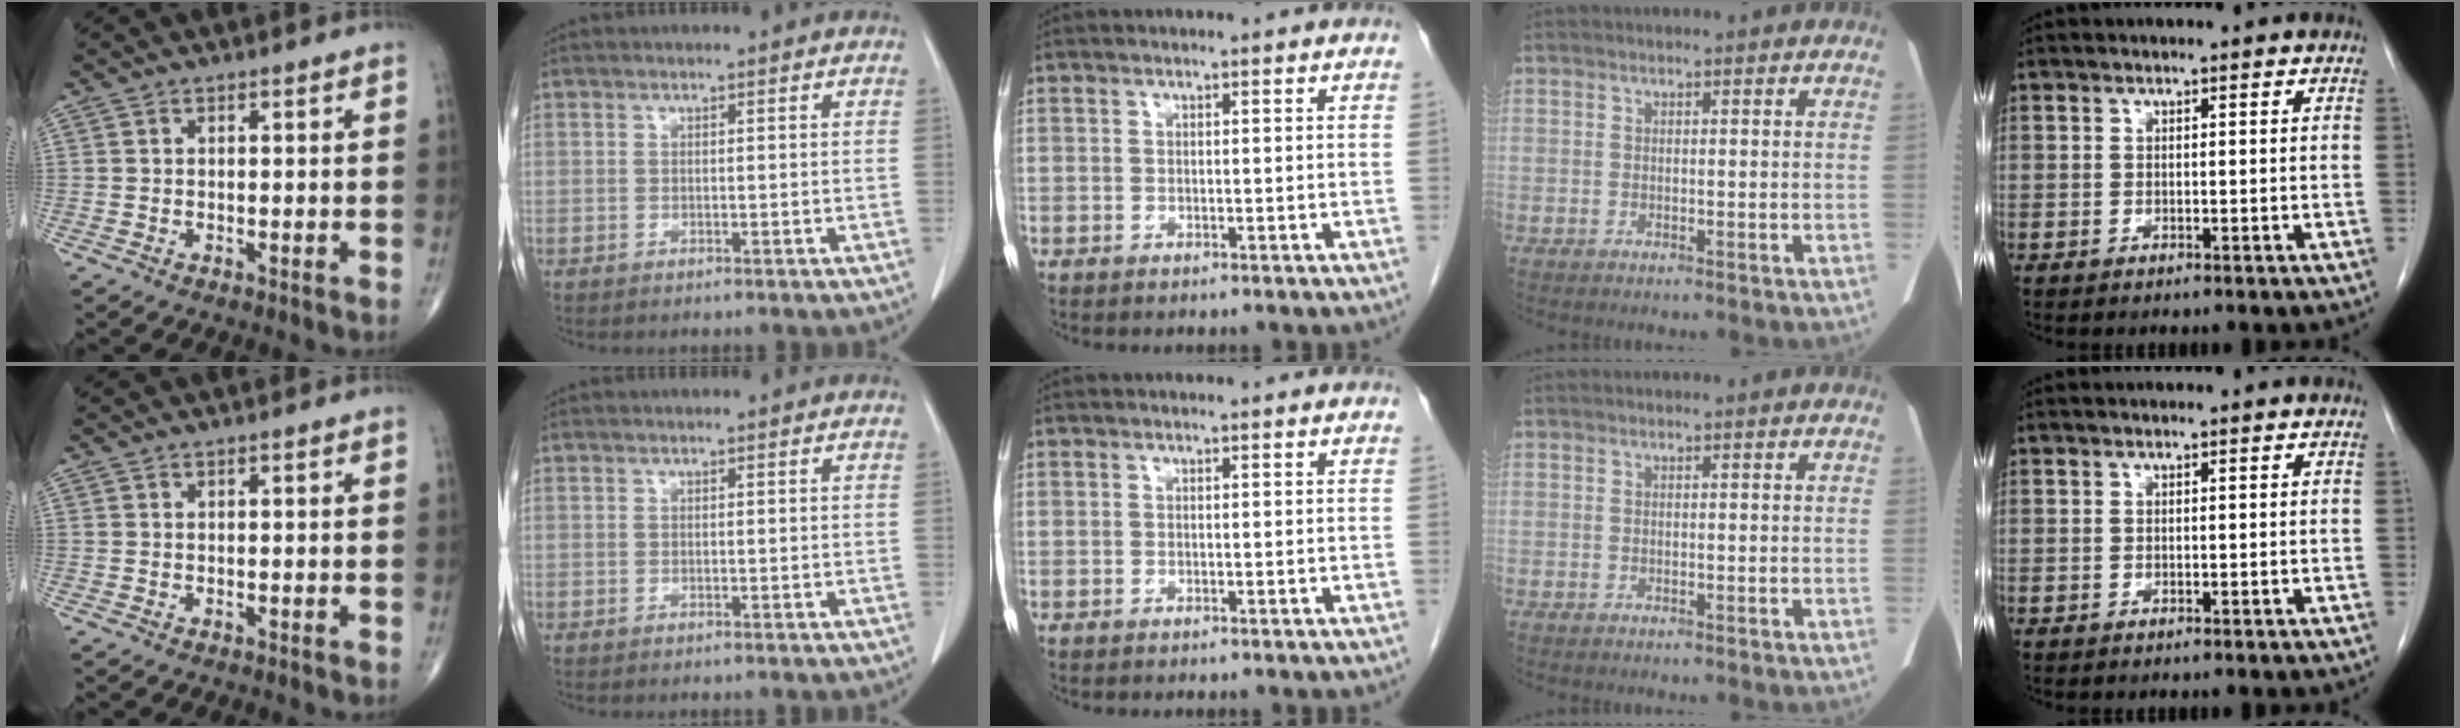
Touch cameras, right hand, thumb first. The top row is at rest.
{}